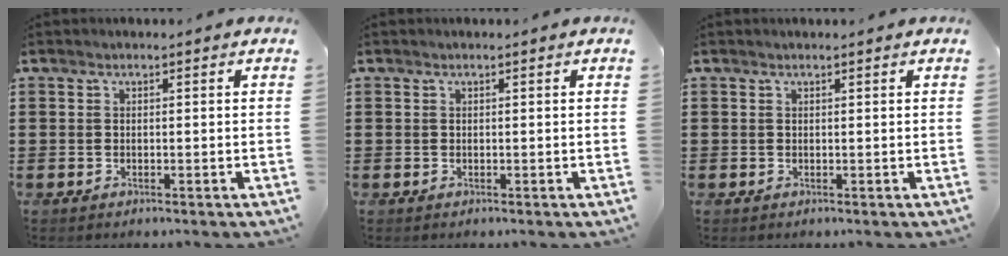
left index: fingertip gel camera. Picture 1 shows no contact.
{"total": 0.0}
{"total": 0.0}